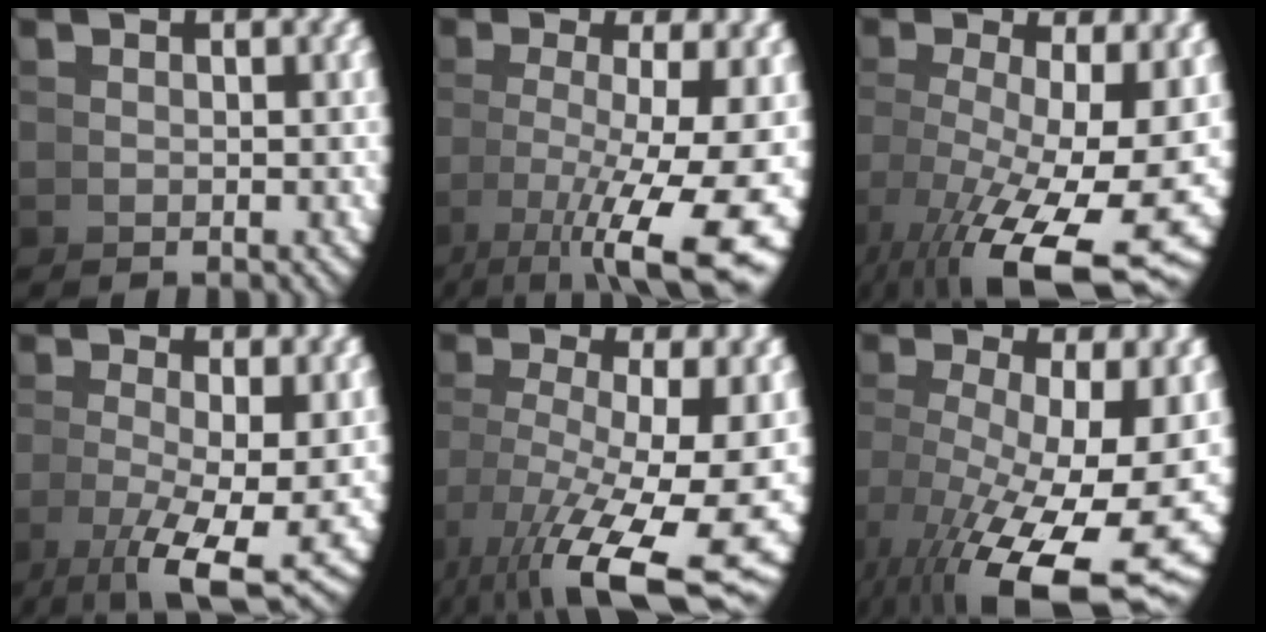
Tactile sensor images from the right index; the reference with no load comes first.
{"total": 10.2, "force": [-1.9, 4.5, 9.0], "torque": [-0.132, -0.037, -0.001]}
{"total": 11.5, "force": [-2.6, 5.6, 9.7], "torque": [-0.167, -0.056, -0.004]}
{"total": 7.0, "force": [-2.8, 2.4, 5.9], "torque": [-0.103, -0.036, -0.024]}
{"total": 11.4, "force": [-2.6, 5.5, 9.7], "torque": [-0.155, -0.050, -0.005]}
{"total": 12.4, "force": [-2.6, 6.4, 10.4], "torque": [-0.173, -0.059, -0.001]}